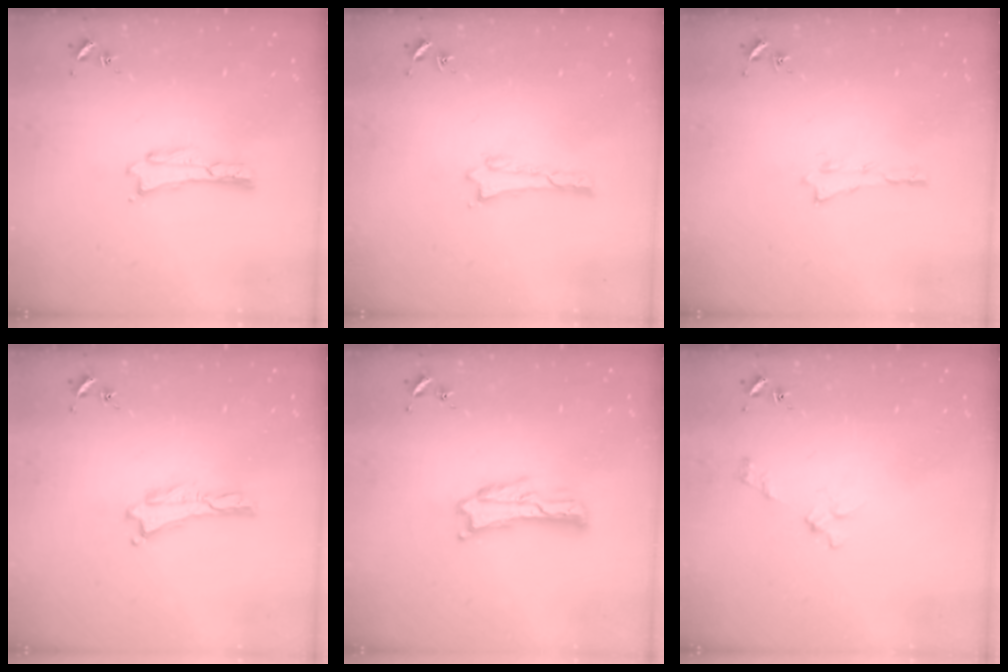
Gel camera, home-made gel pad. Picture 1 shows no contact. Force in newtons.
{"total": 0.0}
{"total": 0.0}
{"total": 0.0}
{"total": 1.6, "press": 1.6, "slide": 0.3}
{"total": 2.7, "press": 2.6, "slide": 0.3}